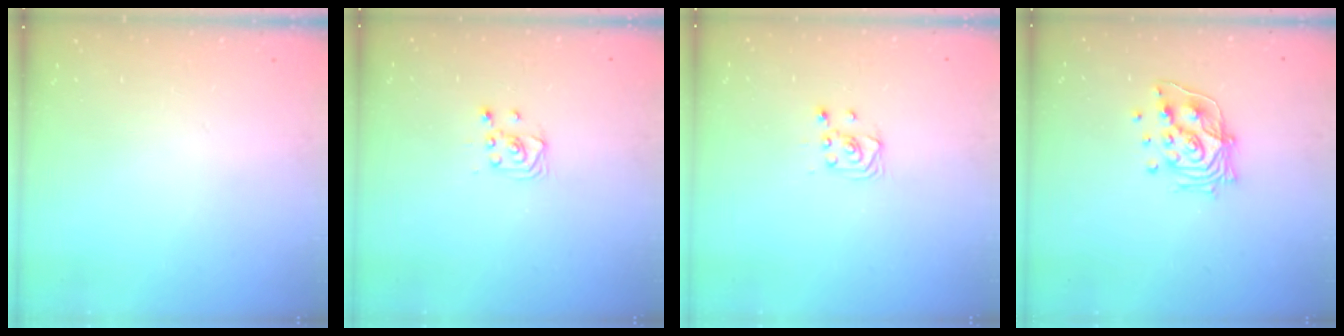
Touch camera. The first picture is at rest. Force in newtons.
{"total": 2.9, "press": 2.9, "slide": 0.4}
{"total": 2.9, "press": 2.9, "slide": 0.4}
{"total": 13.7, "press": 13.4, "slide": 3.0}